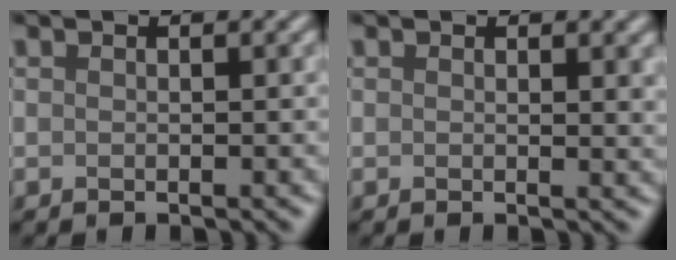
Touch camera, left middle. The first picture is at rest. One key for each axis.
{"total": 0.9, "fx": 0.5, "fy": 0.3, "fz": 0.7, "tx": -0.005, "ty": -0.004, "tz": 0.008}